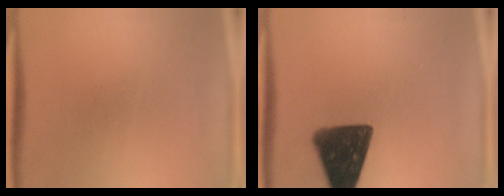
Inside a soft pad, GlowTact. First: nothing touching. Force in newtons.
{"total": 13.9}